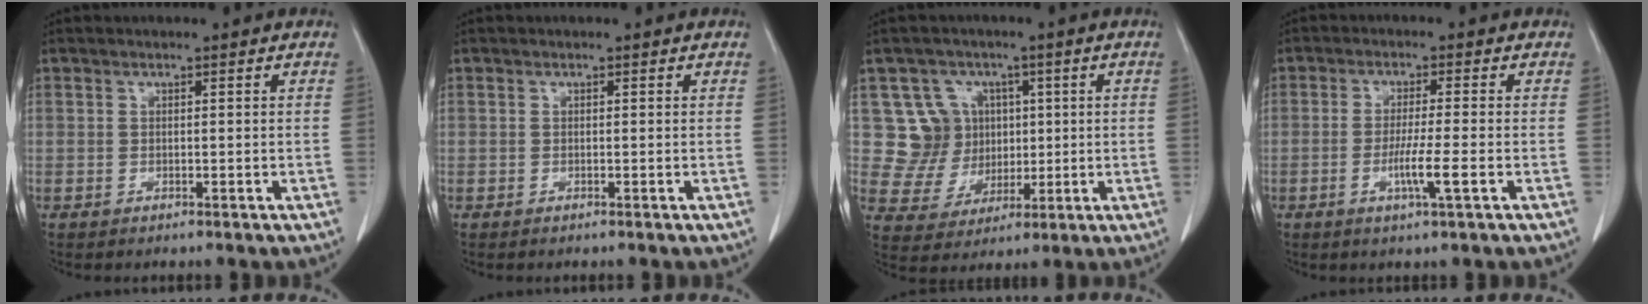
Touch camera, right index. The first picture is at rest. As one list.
[{"total": 0.0}, {"total": 8.8, "force": [2.5, 8.4, 1.0], "torque": [-0.013, 0.030, 0.056]}, {"total": 5.0, "force": [-1.5, -0.4, 4.7], "torque": [-0.082, -0.008, -0.026]}]